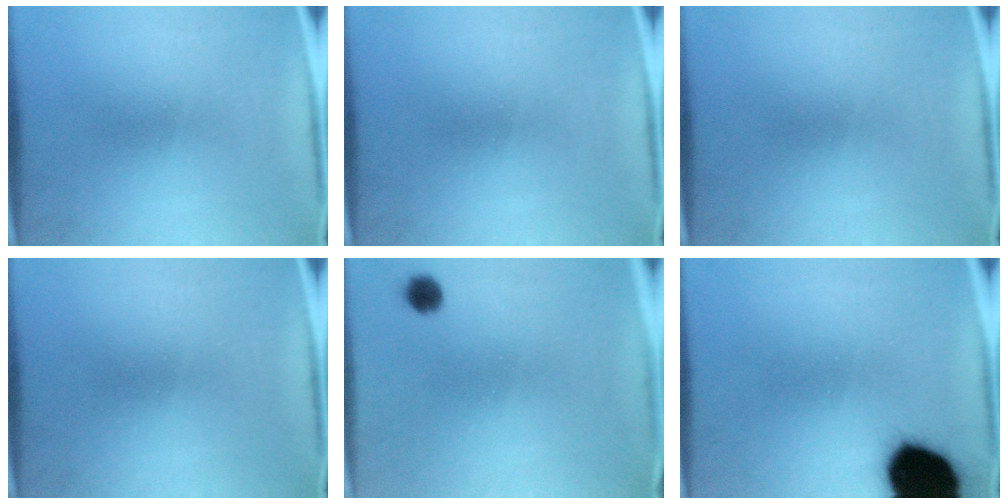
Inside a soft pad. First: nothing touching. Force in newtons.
{"total": 0.0}
{"total": 0.0}
{"total": 0.0}
{"total": 2.6}
{"total": 19.0}